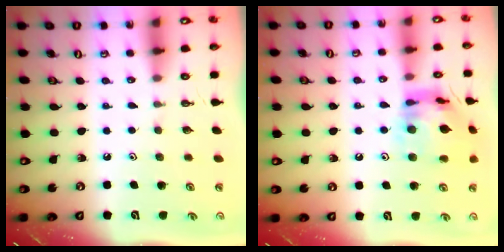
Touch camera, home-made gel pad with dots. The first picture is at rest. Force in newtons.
{"total": 15.4, "press": 15.3, "slide": 1.6}